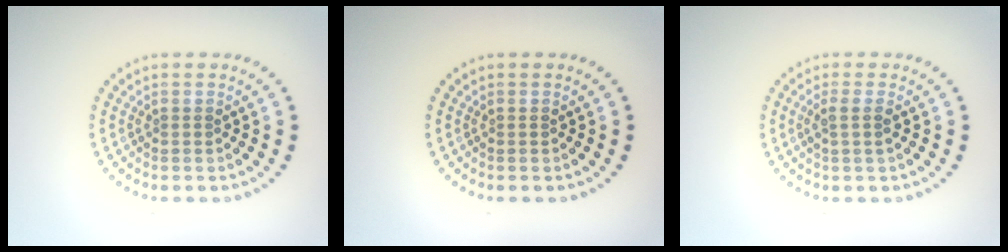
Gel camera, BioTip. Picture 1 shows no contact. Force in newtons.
{"total": 0.0}
{"total": 1.5, "press": 1.2, "slide": 0.8}